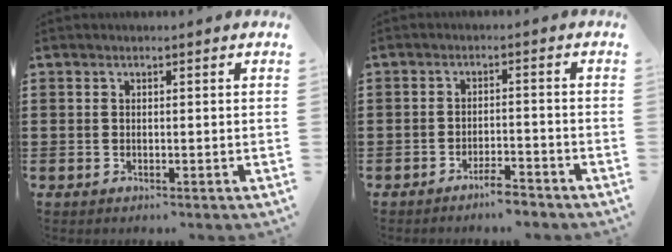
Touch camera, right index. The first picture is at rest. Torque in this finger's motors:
{"motor_torque": [0.08, 0.86, -1.05, -0.21]}